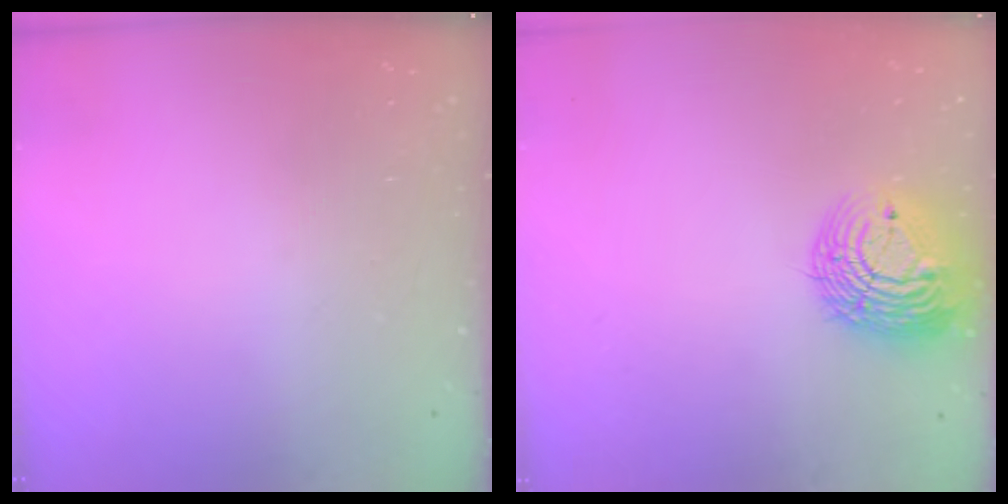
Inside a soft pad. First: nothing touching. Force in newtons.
{"total": 16.1, "press": 15.9, "slide": 2.6}